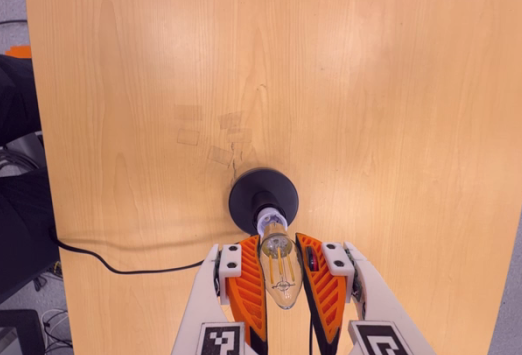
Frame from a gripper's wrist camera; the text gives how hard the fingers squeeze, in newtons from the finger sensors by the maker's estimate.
{"total": 21.5, "left": 22.9, "right": 20.0}